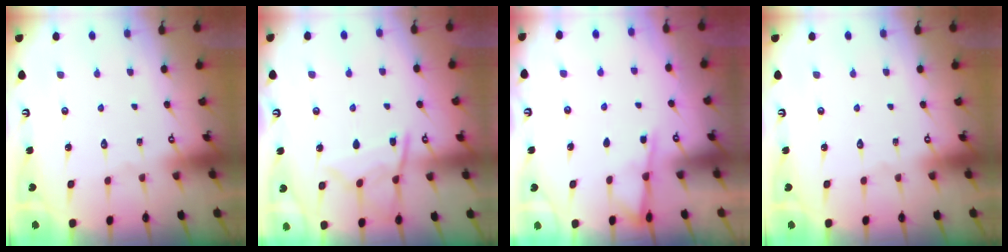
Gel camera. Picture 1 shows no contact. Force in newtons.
{"total": 10.8, "press": 10.8, "slide": 1.2}
{"total": 3.9, "press": 3.8, "slide": 0.6}
{"total": 0.0}